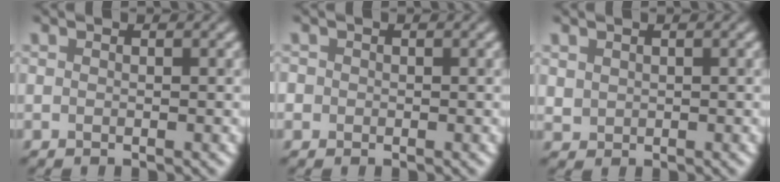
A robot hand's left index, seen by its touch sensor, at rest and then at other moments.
{"total": 0.6, "force": [-0.1, 0.6, -0.1], "torque": [0.009, 0.001, -0.003]}
{"total": 0.9, "force": [0.5, 0.7, -0.2], "torque": [0.011, 0.001, 0.011]}